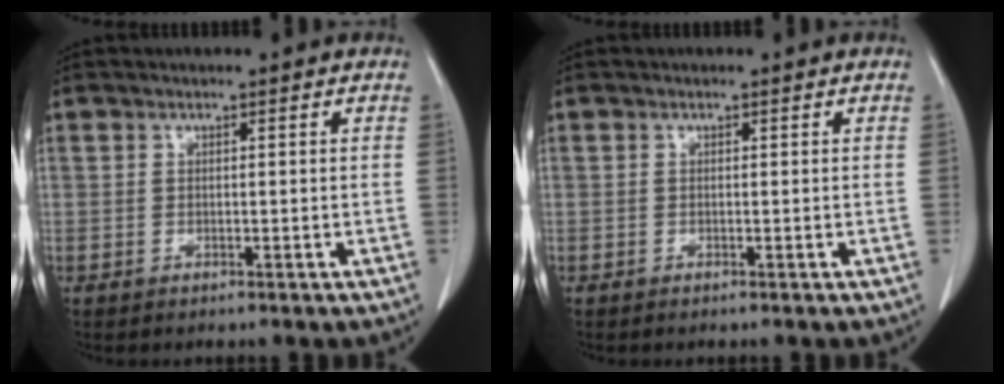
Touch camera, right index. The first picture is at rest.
{"total": 0.0}